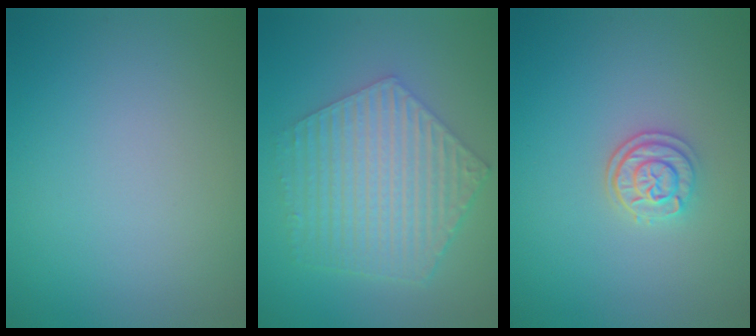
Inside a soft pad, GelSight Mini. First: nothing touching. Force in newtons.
{"total": 6.4, "press": 4.6, "slide": 4.5}
{"total": 2.4, "press": 2.1, "slide": 1.1}